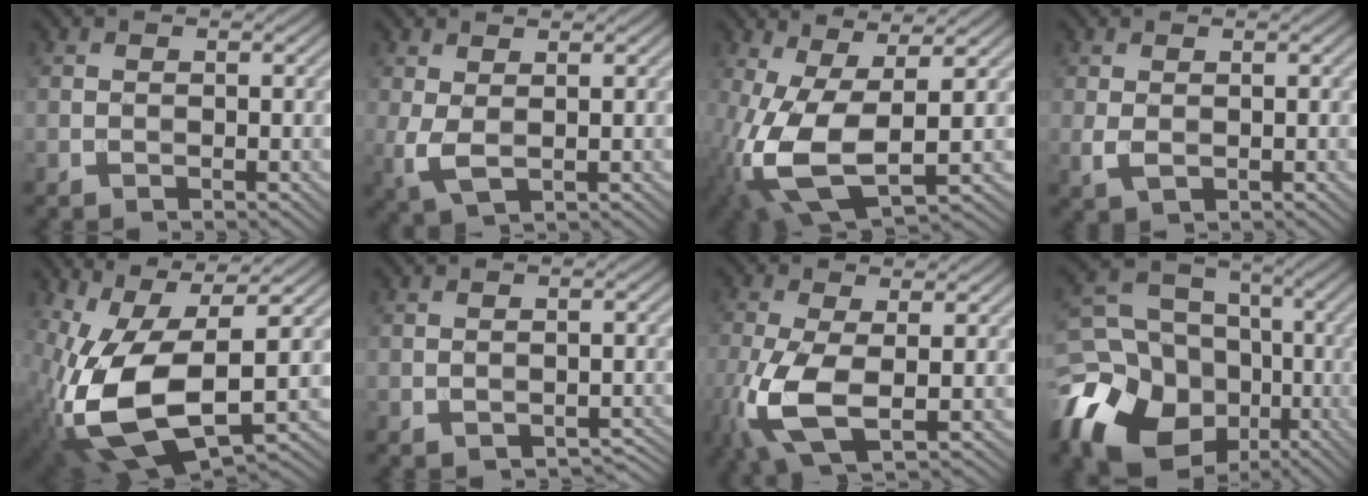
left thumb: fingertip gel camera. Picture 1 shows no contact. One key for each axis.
{"total": 3.1, "fx": 0.6, "fy": 1.3, "fz": 2.7, "tx": -0.078, "ty": 0.000, "tz": 0.012}
{"total": 11.0, "fx": -1.4, "fy": 4.7, "fz": 9.8, "tx": -0.245, "ty": -0.010, "tz": -0.023}
{"total": 1.8, "fx": 0.1, "fy": 1.0, "fz": 1.5, "tx": -0.041, "ty": 0.000, "tz": 0.006}
{"total": 16.1, "fx": -2.1, "fy": 7.7, "fz": 14.0, "tx": -0.315, "ty": -0.035, "tz": -0.018}
{"total": 1.6, "fx": -1.1, "fy": 0.9, "fz": 0.8, "tx": -0.018, "ty": -0.001, "tz": -0.009}
{"total": 8.9, "fx": -1.9, "fy": 3.7, "fz": 7.9, "tx": -0.201, "ty": -0.017, "tz": -0.036}
{"total": 19.4, "fx": -7.9, "fy": 15.3, "fz": 8.8, "tx": -0.224, "ty": -0.039, "tz": -0.140}